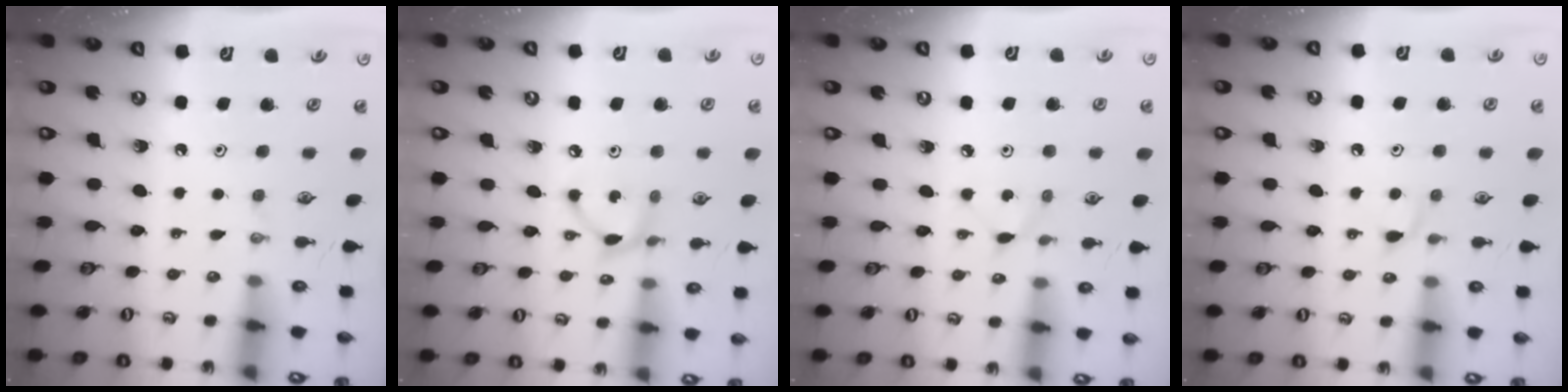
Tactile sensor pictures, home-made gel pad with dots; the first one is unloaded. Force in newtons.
{"total": 5.8, "press": 5.8, "slide": 0.2}
{"total": 3.1, "press": 3.1, "slide": 0.4}
{"total": 5.4, "press": 5.3, "slide": 0.8}